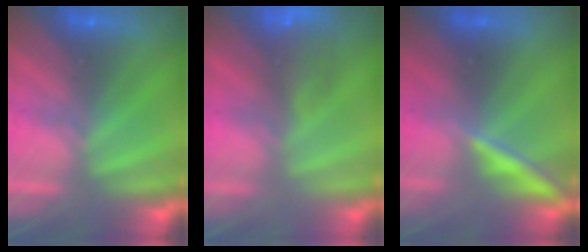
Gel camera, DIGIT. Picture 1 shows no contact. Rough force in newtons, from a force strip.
{"total": 8.7}
{"total": 1.6}